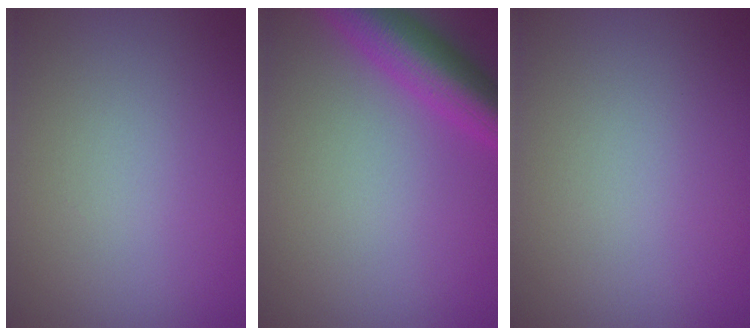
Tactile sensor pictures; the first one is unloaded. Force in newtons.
{"total": 6.3, "press": 6.3, "slide": 0.3}
{"total": 0.0}